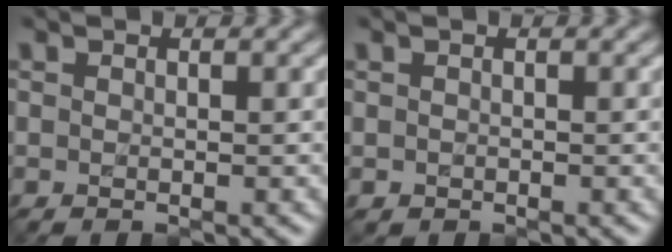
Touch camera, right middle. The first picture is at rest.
{"total": 0.7, "force": [0.1, -0.1, -0.6], "torque": [0.008, 0.006, 0.002]}